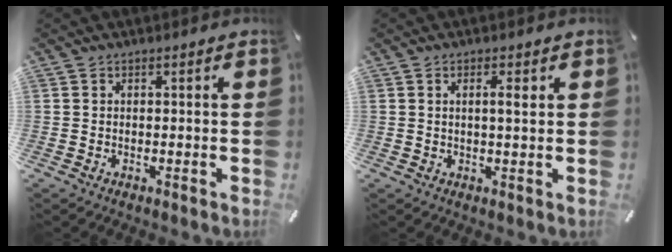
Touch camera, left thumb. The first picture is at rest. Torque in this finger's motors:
{"motor_torque": [0.11, -0.13, 0.03, -0.04, 0.02]}